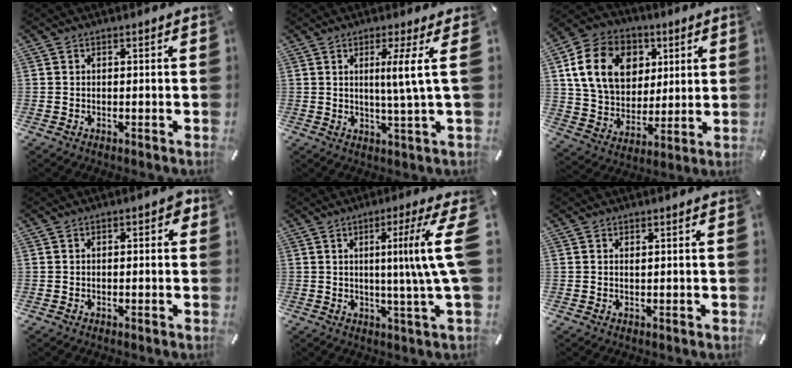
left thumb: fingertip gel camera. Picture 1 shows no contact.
{"total": 8.8, "force": [1.8, -0.9, 8.6], "torque": [-0.147, -0.009, 0.018]}
{"total": 16.9, "force": [5.4, 13.5, 8.6], "torque": [-0.170, 0.002, 0.106]}
{"total": 2.0, "force": [0.1, 1.0, 1.7], "torque": [-0.024, 0.004, -0.002]}
{"total": 17.1, "force": [3.1, -0.1, 16.8], "torque": [-0.256, -0.019, 0.030]}
{"total": 0.0}